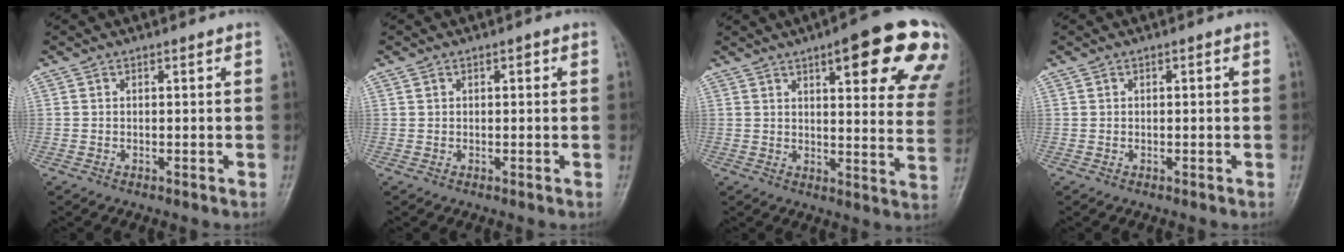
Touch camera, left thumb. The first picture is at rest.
{"total": 1.0, "force": [0.4, 0.8, 0.5], "torque": [-0.003, 0.005, 0.009]}
{"total": 21.5, "force": [11.2, 5.5, 17.5], "torque": [-0.194, -0.032, 0.129]}
{"total": 0.0}